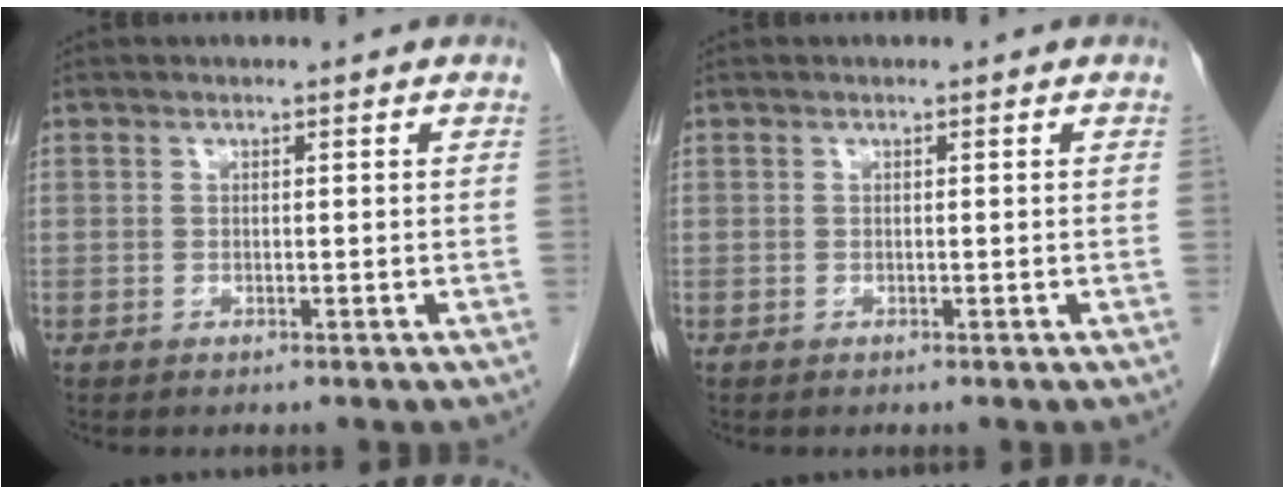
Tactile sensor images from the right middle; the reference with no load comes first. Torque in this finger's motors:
{"motor_torque": [-0.06, 0.05, -0.01, 0.00]}